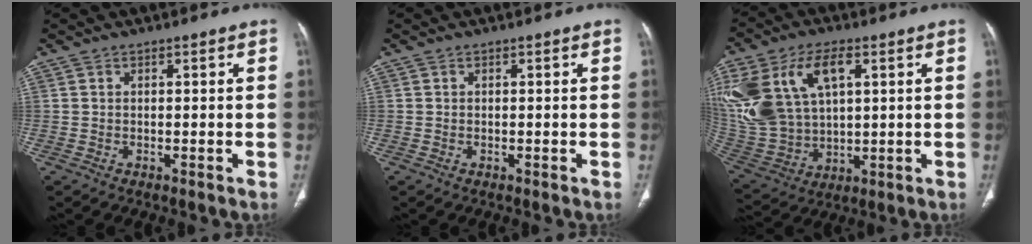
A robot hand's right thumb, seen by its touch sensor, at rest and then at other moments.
{"total": 0.0}
{"total": 23.5, "force": [7.6, 14.5, 16.9], "torque": [-0.385, 0.007, 0.159]}